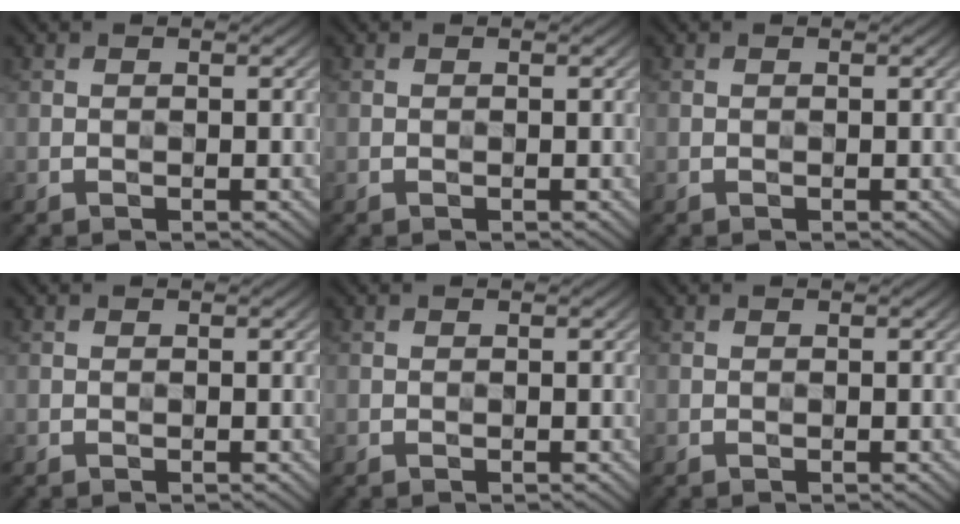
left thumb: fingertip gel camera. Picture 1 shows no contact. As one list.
[{"total": 0.0}, {"total": 0.0}, {"total": 0.0}, {"total": 0.0}, {"total": 0.0}]